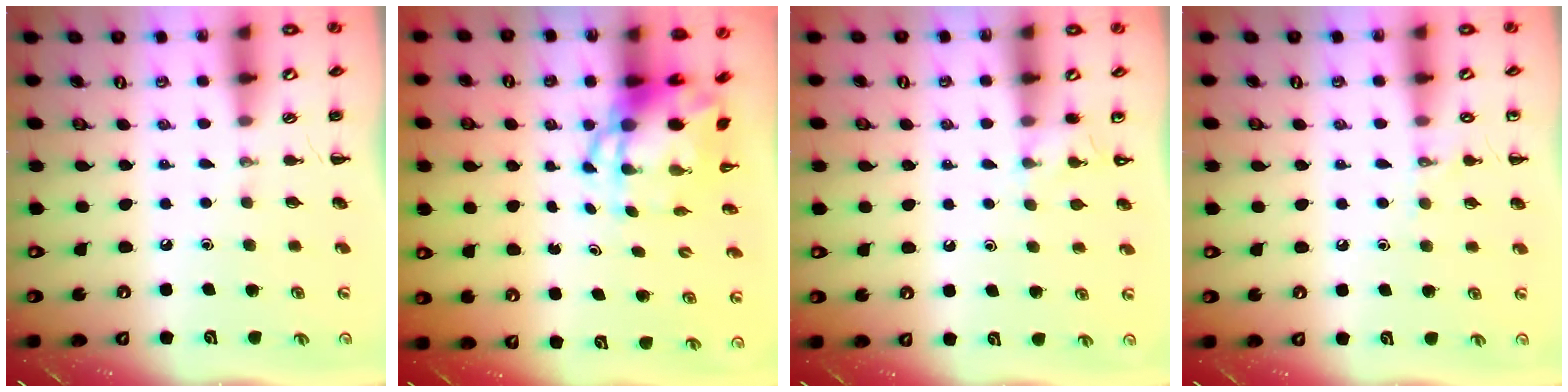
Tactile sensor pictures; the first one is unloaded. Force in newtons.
{"total": 6.0, "press": 5.8, "slide": 1.6}
{"total": 3.7, "press": 3.4, "slide": 1.4}
{"total": 6.5, "press": 6.2, "slide": 1.9}